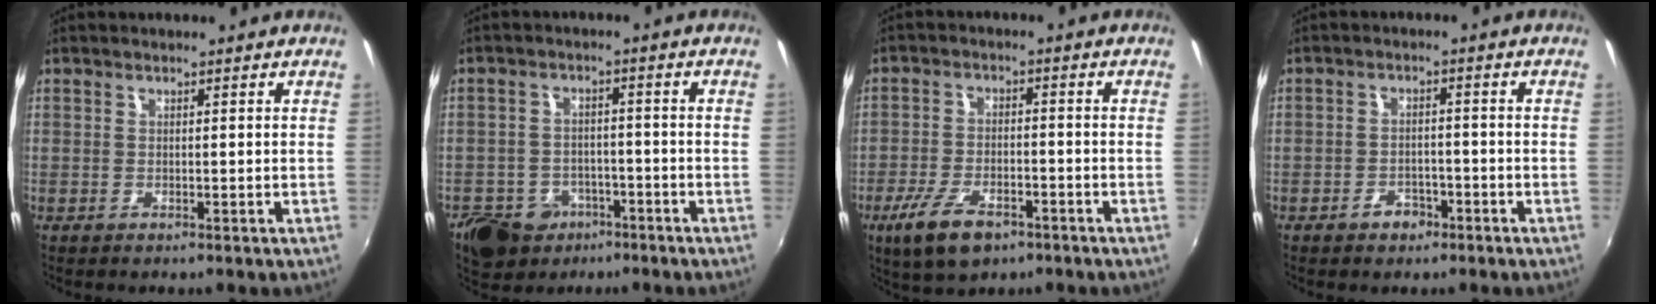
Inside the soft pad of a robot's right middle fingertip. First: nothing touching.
{"total": 10.7, "force": [-6.4, 7.7, 3.6], "torque": [-0.098, 0.012, -0.090]}
{"total": 9.7, "force": [-5.8, 4.3, 6.4], "torque": [-0.150, -0.020, -0.102]}
{"total": 3.4, "force": [-2.3, 2.2, 1.2], "torque": [-0.026, 0.003, -0.031]}